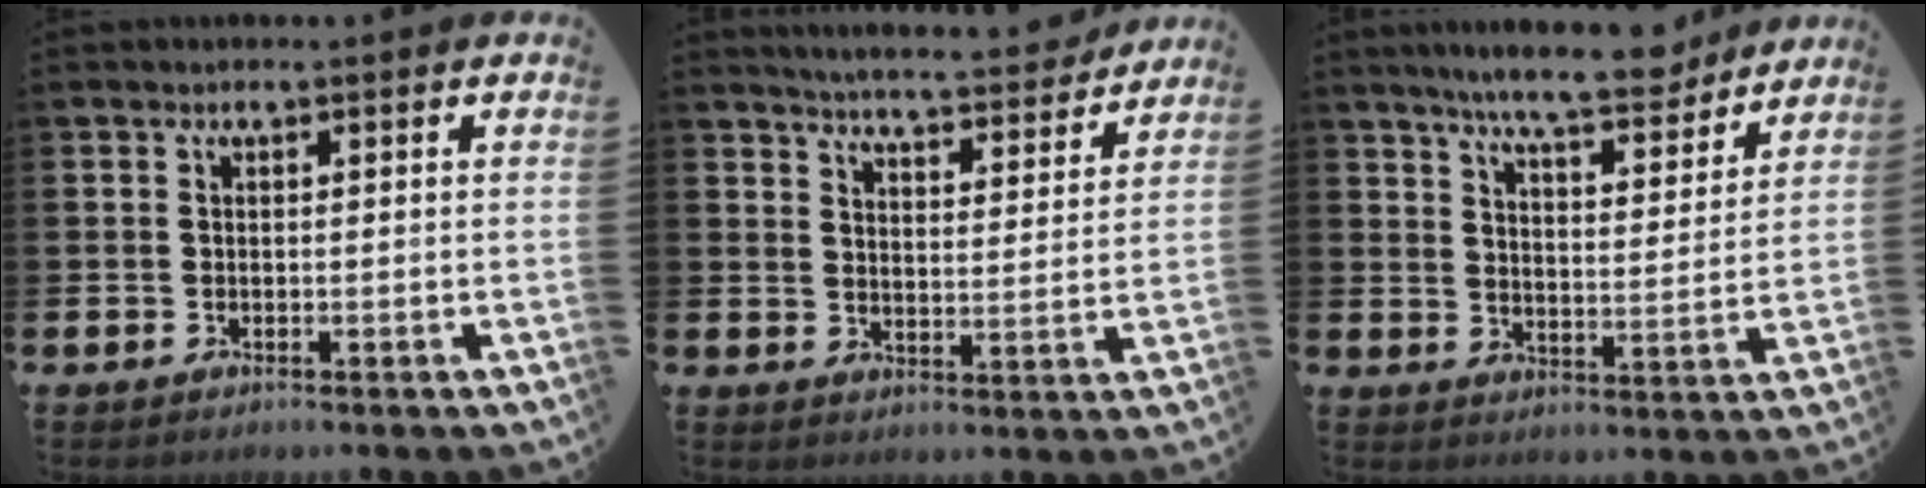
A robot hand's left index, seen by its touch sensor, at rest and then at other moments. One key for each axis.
{"total": 6.1, "fx": 6.0, "fy": 0.1, "fz": 1.3, "tx": -0.037, "ty": -0.044, "tz": 0.103}
{"total": 8.4, "fx": 7.8, "fy": 0.7, "fz": 3.0, "tx": -0.074, "ty": -0.042, "tz": 0.139}